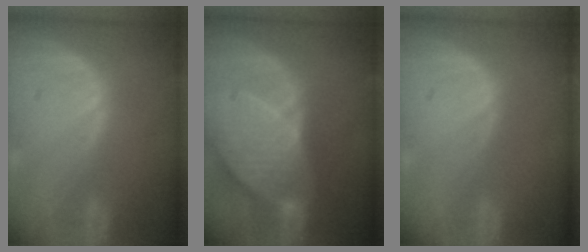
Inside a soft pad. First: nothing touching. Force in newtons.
{"total": 10.2, "press": 9.0, "slide": 4.8}
{"total": 0.0}